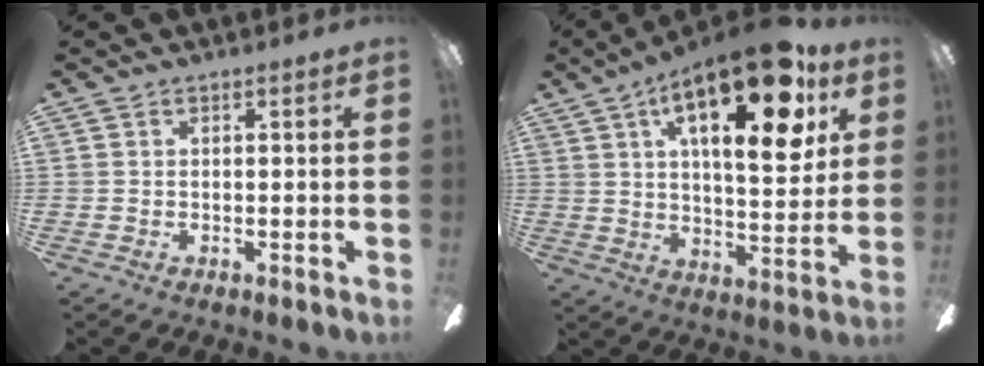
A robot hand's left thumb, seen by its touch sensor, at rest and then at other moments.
{"total": 23.0, "force": [11.3, 9.1, 17.8], "torque": [-0.258, -0.037, 0.172]}